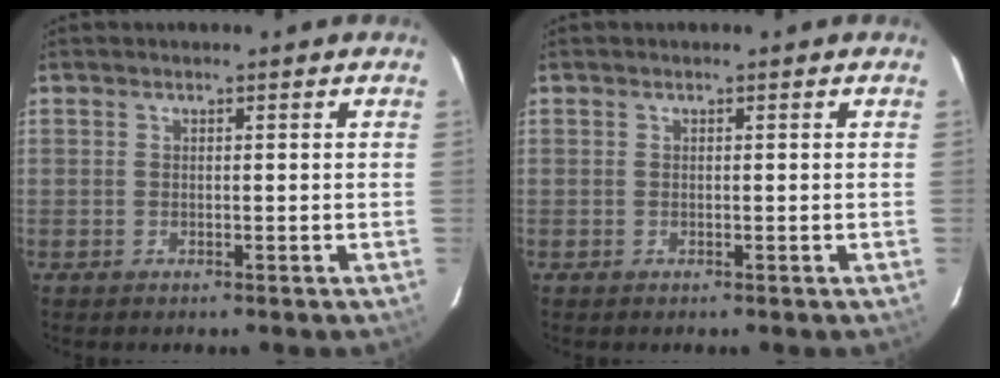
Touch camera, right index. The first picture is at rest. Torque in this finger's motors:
{"motor_torque": [0.00, 0.00, 0.00, 0.00]}